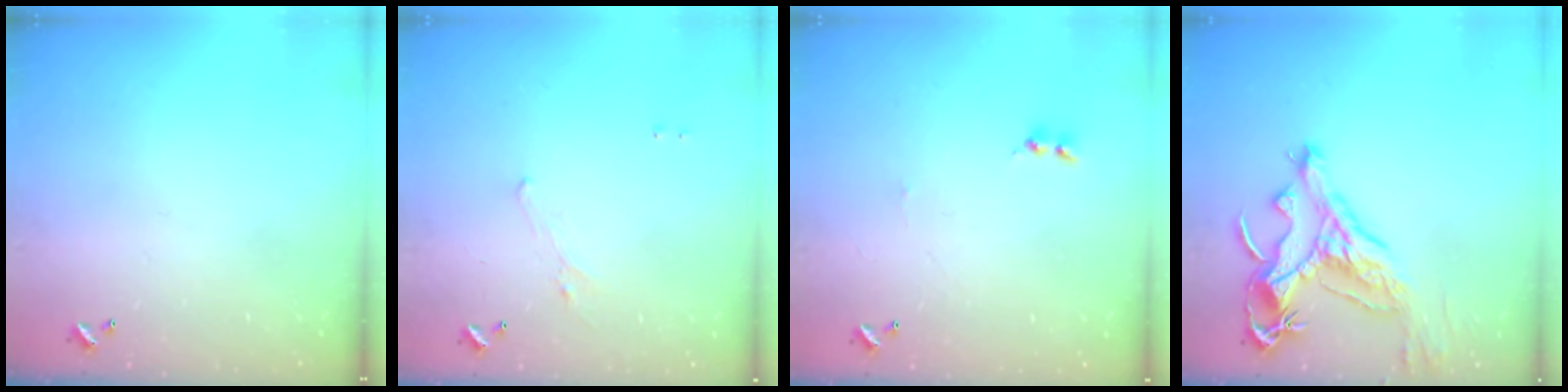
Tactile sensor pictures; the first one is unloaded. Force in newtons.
{"total": 1.2, "press": 0.9, "slide": 0.8}
{"total": 0.0}
{"total": 5.6, "press": 5.5, "slide": 1.4}